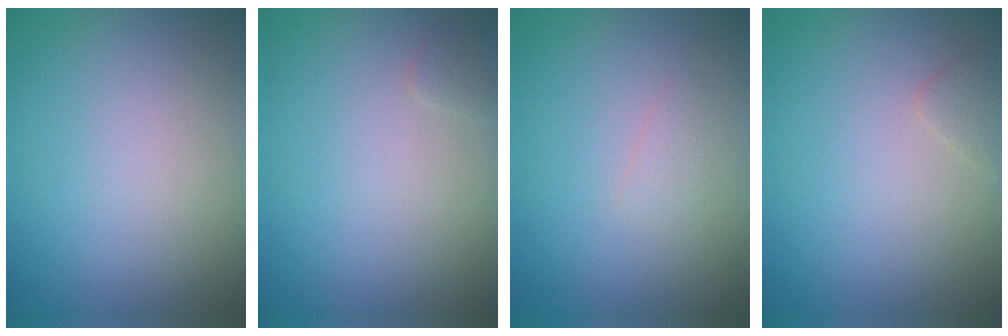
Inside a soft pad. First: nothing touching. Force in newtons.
{"total": 0.6, "press": 0.6, "slide": 0.1}
{"total": 0.9, "press": 0.9, "slide": 0.1}
{"total": 0.8, "press": 0.8, "slide": 0.1}